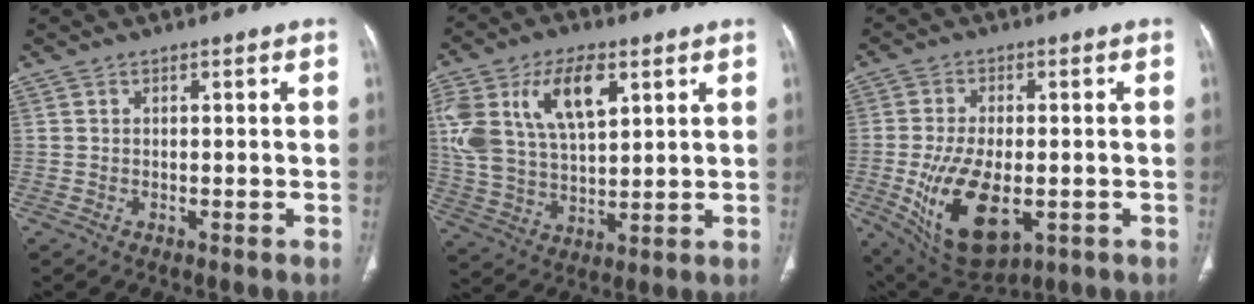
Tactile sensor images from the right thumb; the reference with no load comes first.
{"total": 17.6, "force": [6.8, 9.1, 13.3], "torque": [-0.250, -0.007, 0.132]}
{"total": 15.3, "force": [-3.5, 8.2, 12.5], "torque": [-0.222, -0.010, -0.038]}